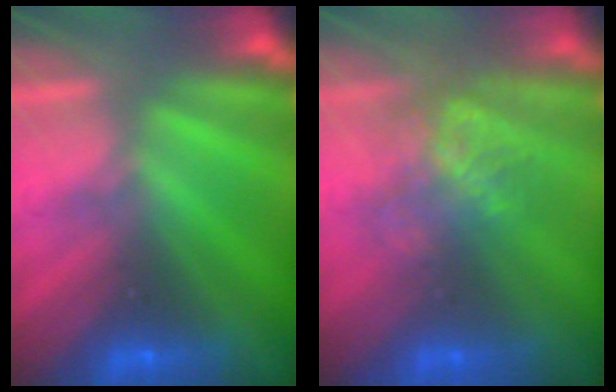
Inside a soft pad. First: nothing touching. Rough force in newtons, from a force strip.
{"total": 4.5}